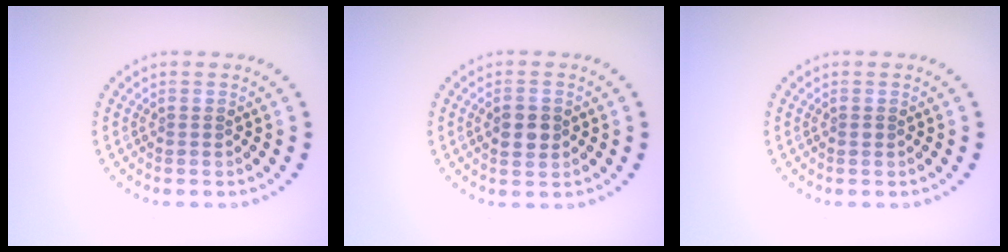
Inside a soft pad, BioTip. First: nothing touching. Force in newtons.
{"total": 2.8, "press": 2.8, "slide": 0.2}
{"total": 0.5, "press": 0.5, "slide": 0.0}